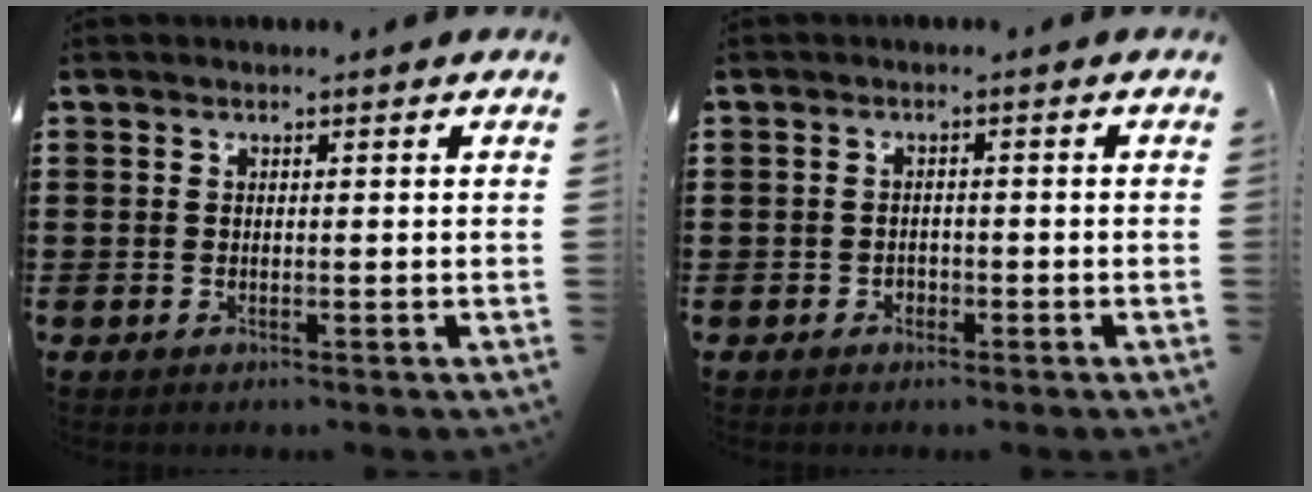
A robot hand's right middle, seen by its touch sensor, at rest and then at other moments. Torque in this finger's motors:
{"motor_torque": [0.53, 0.00, 0.00, 0.00]}